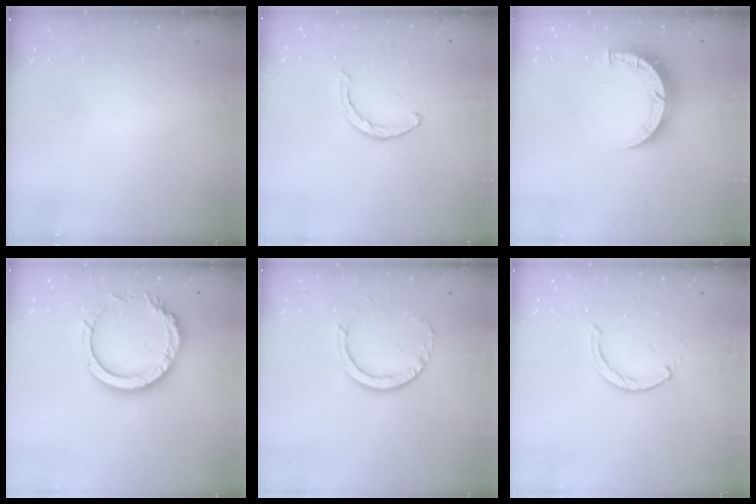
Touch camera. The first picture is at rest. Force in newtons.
{"total": 2.1, "press": 2.1, "slide": 0.3}
{"total": 7.5, "press": 7.5, "slide": 0.5}
{"total": 13.2, "press": 13.1, "slide": 1.1}
{"total": 8.6, "press": 8.5, "slide": 1.3}
{"total": 0.0}